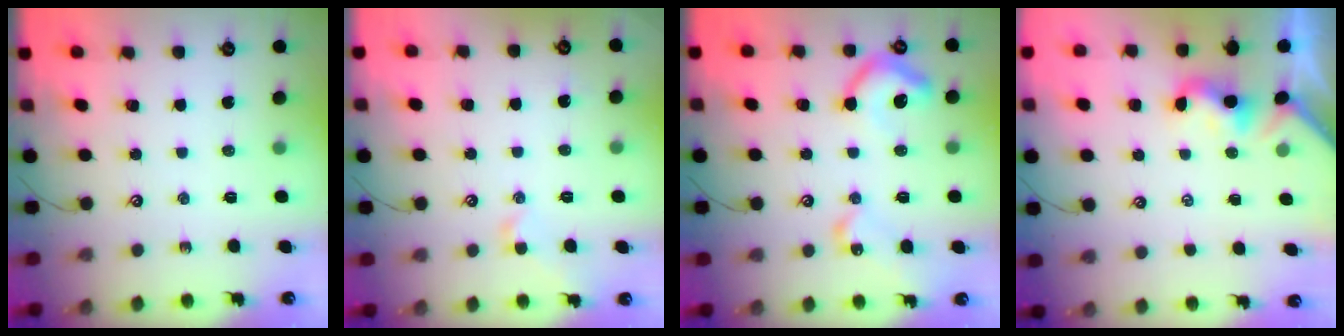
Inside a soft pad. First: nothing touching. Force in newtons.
{"total": 2.7, "press": 2.6, "slide": 0.7}
{"total": 12.7, "press": 12.7, "slide": 1.1}
{"total": 1.8, "press": 1.7, "slide": 0.5}